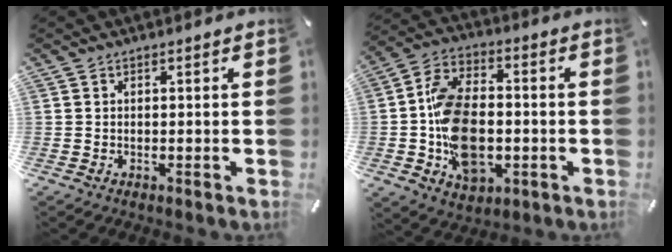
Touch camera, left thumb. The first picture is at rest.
{"total": 15.7, "force": [-2.9, 10.5, 11.4], "torque": [-0.229, 0.016, -0.046]}